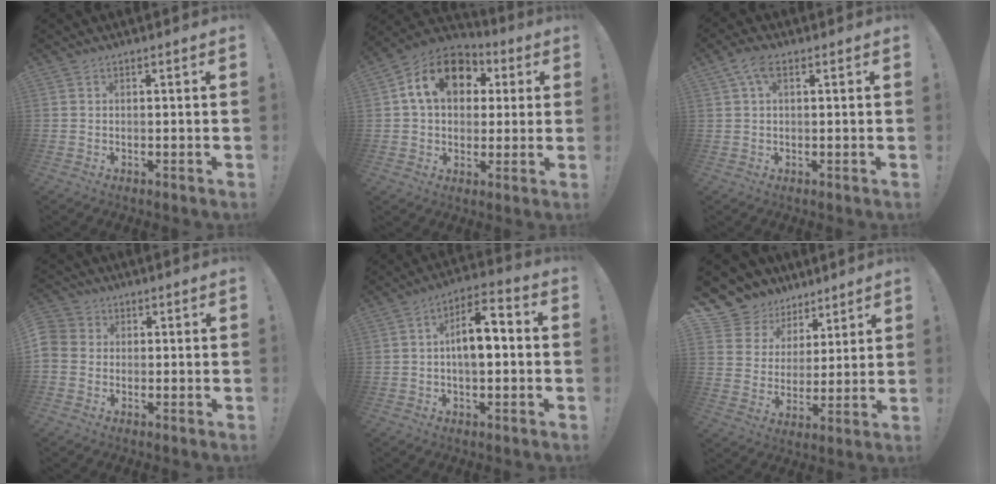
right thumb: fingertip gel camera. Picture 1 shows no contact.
{"total": 16.4, "force": [5.4, 11.8, 10.0], "torque": [-0.159, 0.002, 0.101]}
{"total": 4.9, "force": [1.8, 2.3, 4.0], "torque": [-0.072, 0.003, 0.031]}
{"total": 5.0, "force": [-0.7, 4.6, 1.9], "torque": [-0.048, 0.010, -0.012]}
{"total": 9.8, "force": [-0.3, 4.7, 8.6], "torque": [-0.118, 0.009, -0.006]}
{"total": 9.9, "force": [6.5, 7.3, 1.6], "torque": [-0.035, -0.058, 0.132]}